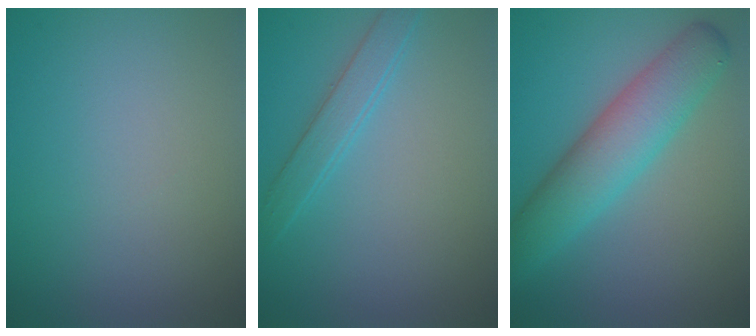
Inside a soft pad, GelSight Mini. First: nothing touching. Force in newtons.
{"total": 2.2, "press": 2.1, "slide": 0.2}
{"total": 6.4, "press": 6.4, "slide": 0.2}